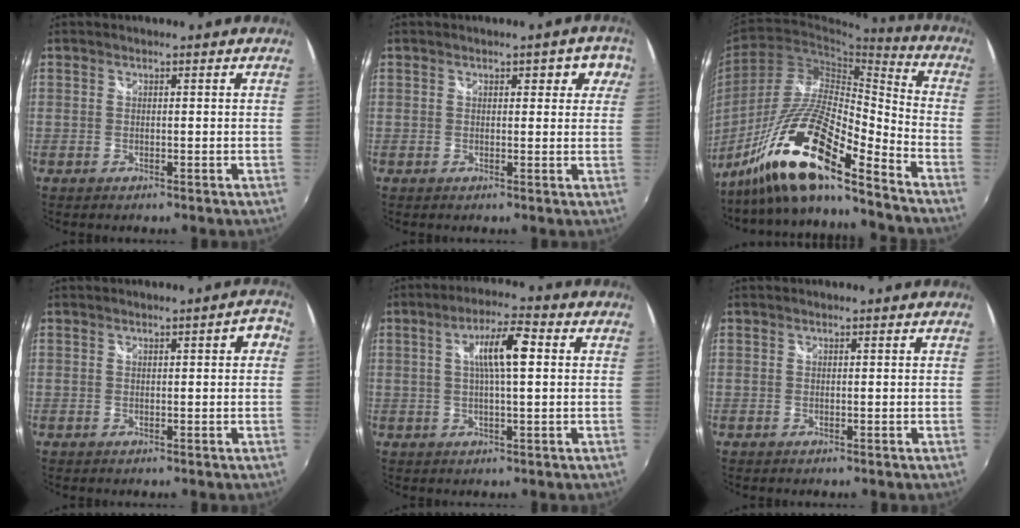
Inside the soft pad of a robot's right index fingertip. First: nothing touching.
{"total": 4.1, "force": [1.6, 2.2, 3.0], "torque": [-0.030, 0.014, 0.020]}
{"total": 17.6, "force": [-12.2, 2.3, 12.4], "torque": [-0.238, -0.010, -0.247]}
{"total": 2.9, "force": [0.6, 0.8, 2.7], "torque": [-0.035, 0.010, 0.010]}
{"total": 7.8, "force": [1.5, 1.3, 7.6], "torque": [-0.134, 0.009, 0.026]}
{"total": 0.0}